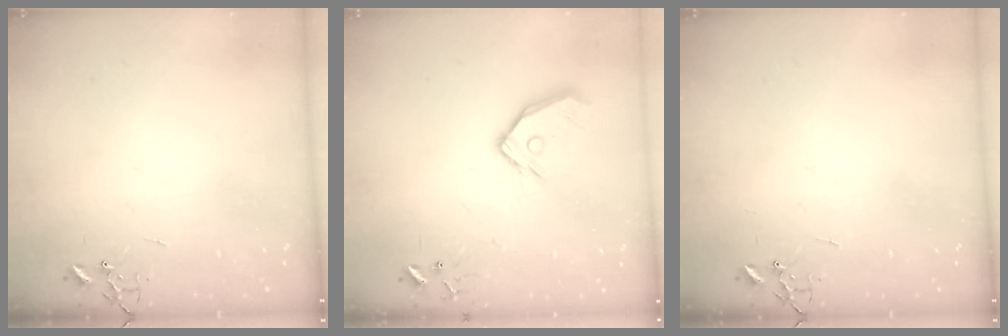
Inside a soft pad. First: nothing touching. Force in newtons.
{"total": 12.7, "press": 12.5, "slide": 2.0}
{"total": 0.0}